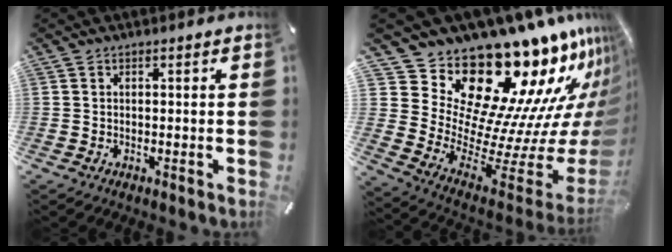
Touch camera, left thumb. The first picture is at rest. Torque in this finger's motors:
{"motor_torque": [3.44, 1.57, 1.53, -1.24, 0.19]}